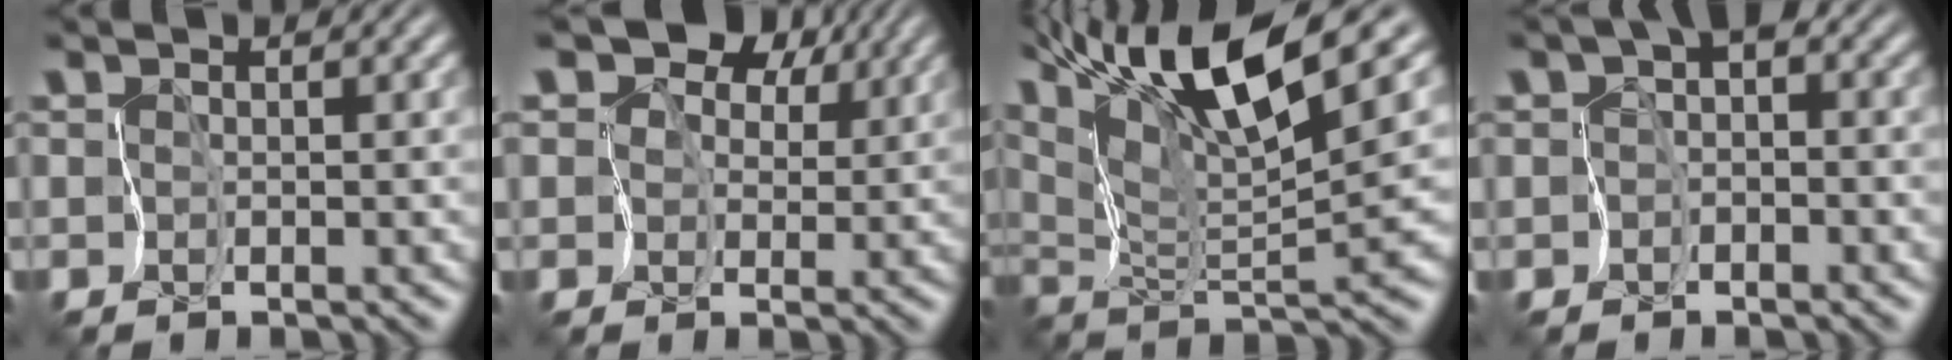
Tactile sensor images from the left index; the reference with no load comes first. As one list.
[{"total": 10.9, "force": [5.9, 7.4, 5.4], "torque": [-0.088, 0.039, 0.070]}, {"total": 10.9, "force": [7.2, 0.8, 8.2], "torque": [-0.147, 0.020, 0.131]}, {"total": 2.9, "force": [-0.4, 2.1, 2.0], "torque": [-0.019, 0.011, -0.017]}]